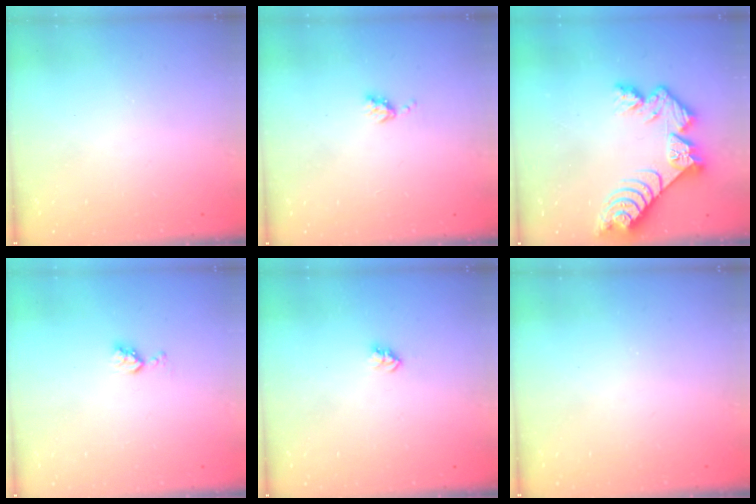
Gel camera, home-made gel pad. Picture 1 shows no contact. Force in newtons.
{"total": 3.9, "press": 3.9, "slide": 0.5}
{"total": 11.8, "press": 11.8, "slide": 1.1}
{"total": 4.4, "press": 4.3, "slide": 0.7}
{"total": 2.7, "press": 2.7, "slide": 0.4}
{"total": 0.0}